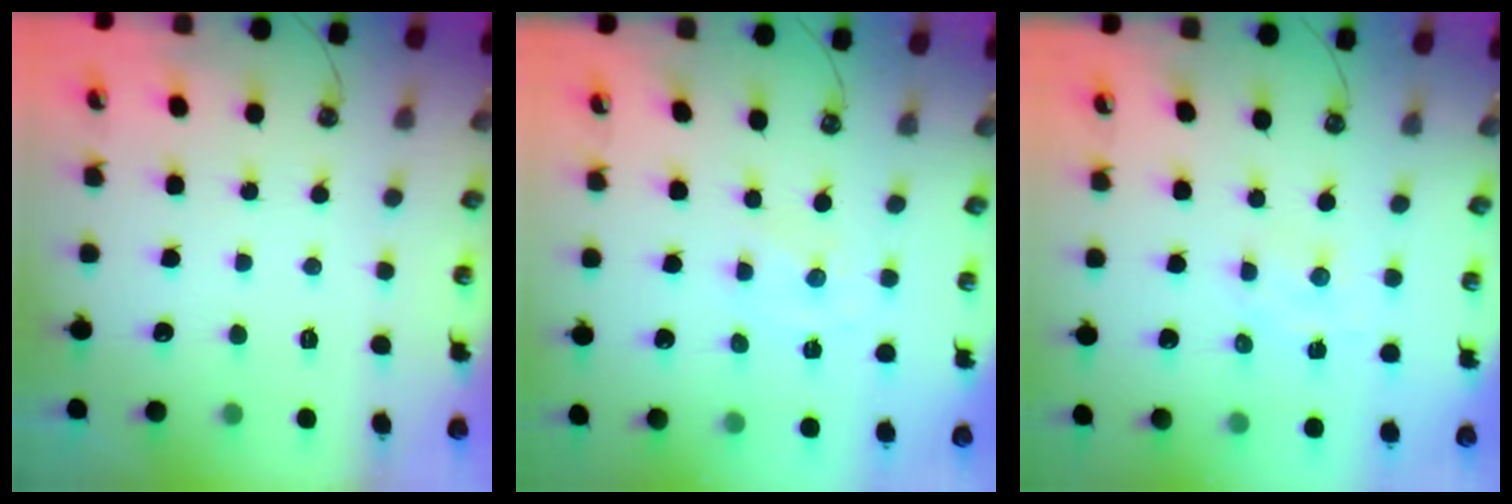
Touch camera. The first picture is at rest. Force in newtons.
{"total": 0.0}
{"total": 1.6, "press": 1.6, "slide": 0.1}